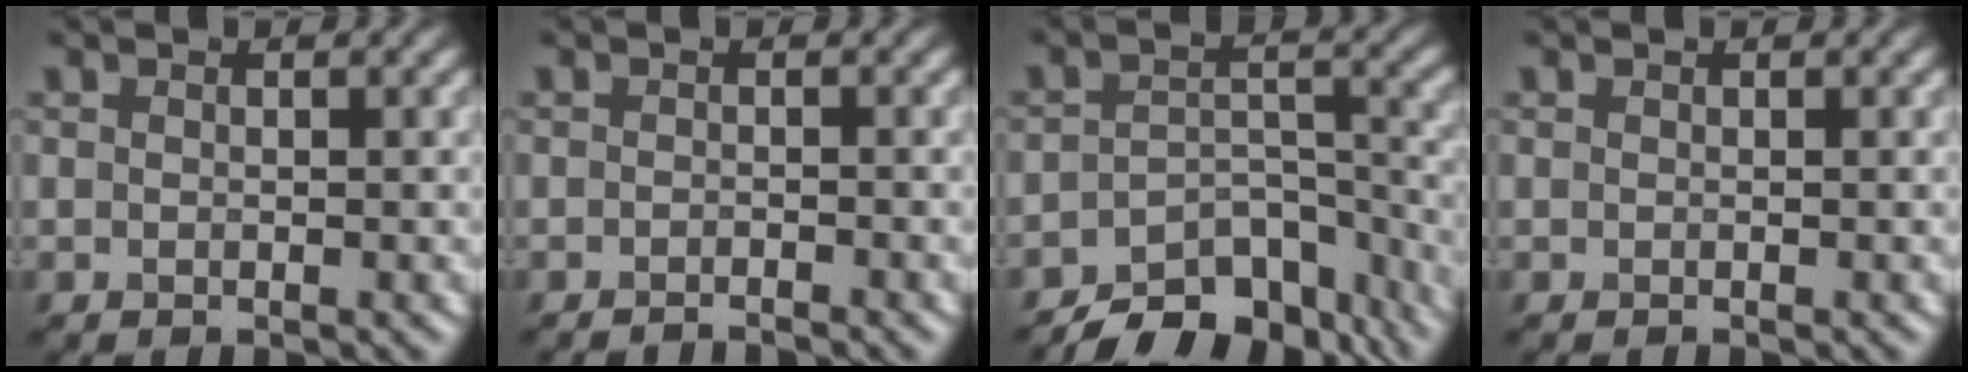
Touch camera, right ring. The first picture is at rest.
{"total": 1.1, "force": [-1.1, 0.0, 0.2], "torque": [0.001, 0.001, -0.019]}
{"total": 8.9, "force": [-7.2, 3.6, 3.7], "torque": [-0.047, -0.011, -0.112]}
{"total": 0.0}